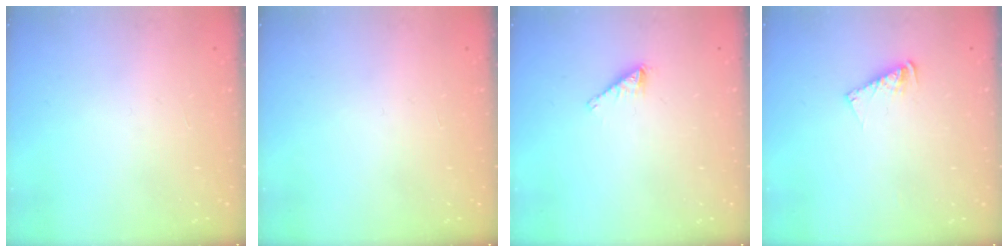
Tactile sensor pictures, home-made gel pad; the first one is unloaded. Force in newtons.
{"total": 0.0}
{"total": 1.6, "press": 1.6, "slide": 0.2}
{"total": 5.4, "press": 5.4, "slide": 0.4}